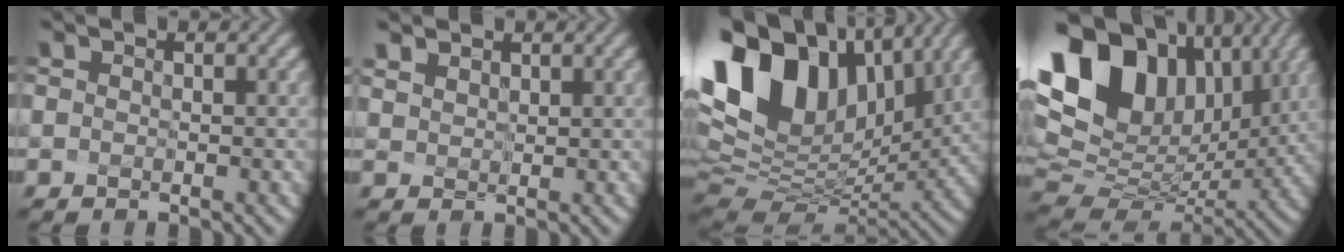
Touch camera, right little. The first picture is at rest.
{"total": 2.3, "force": [1.8, 1.2, 0.7], "torque": [-0.039, 0.007, 0.047]}
{"total": 15.6, "force": [6.4, 9.9, 10.2], "torque": [-0.222, 0.022, 0.132]}
{"total": 14.5, "force": [6.2, 9.7, 8.8], "torque": [-0.187, 0.023, 0.130]}